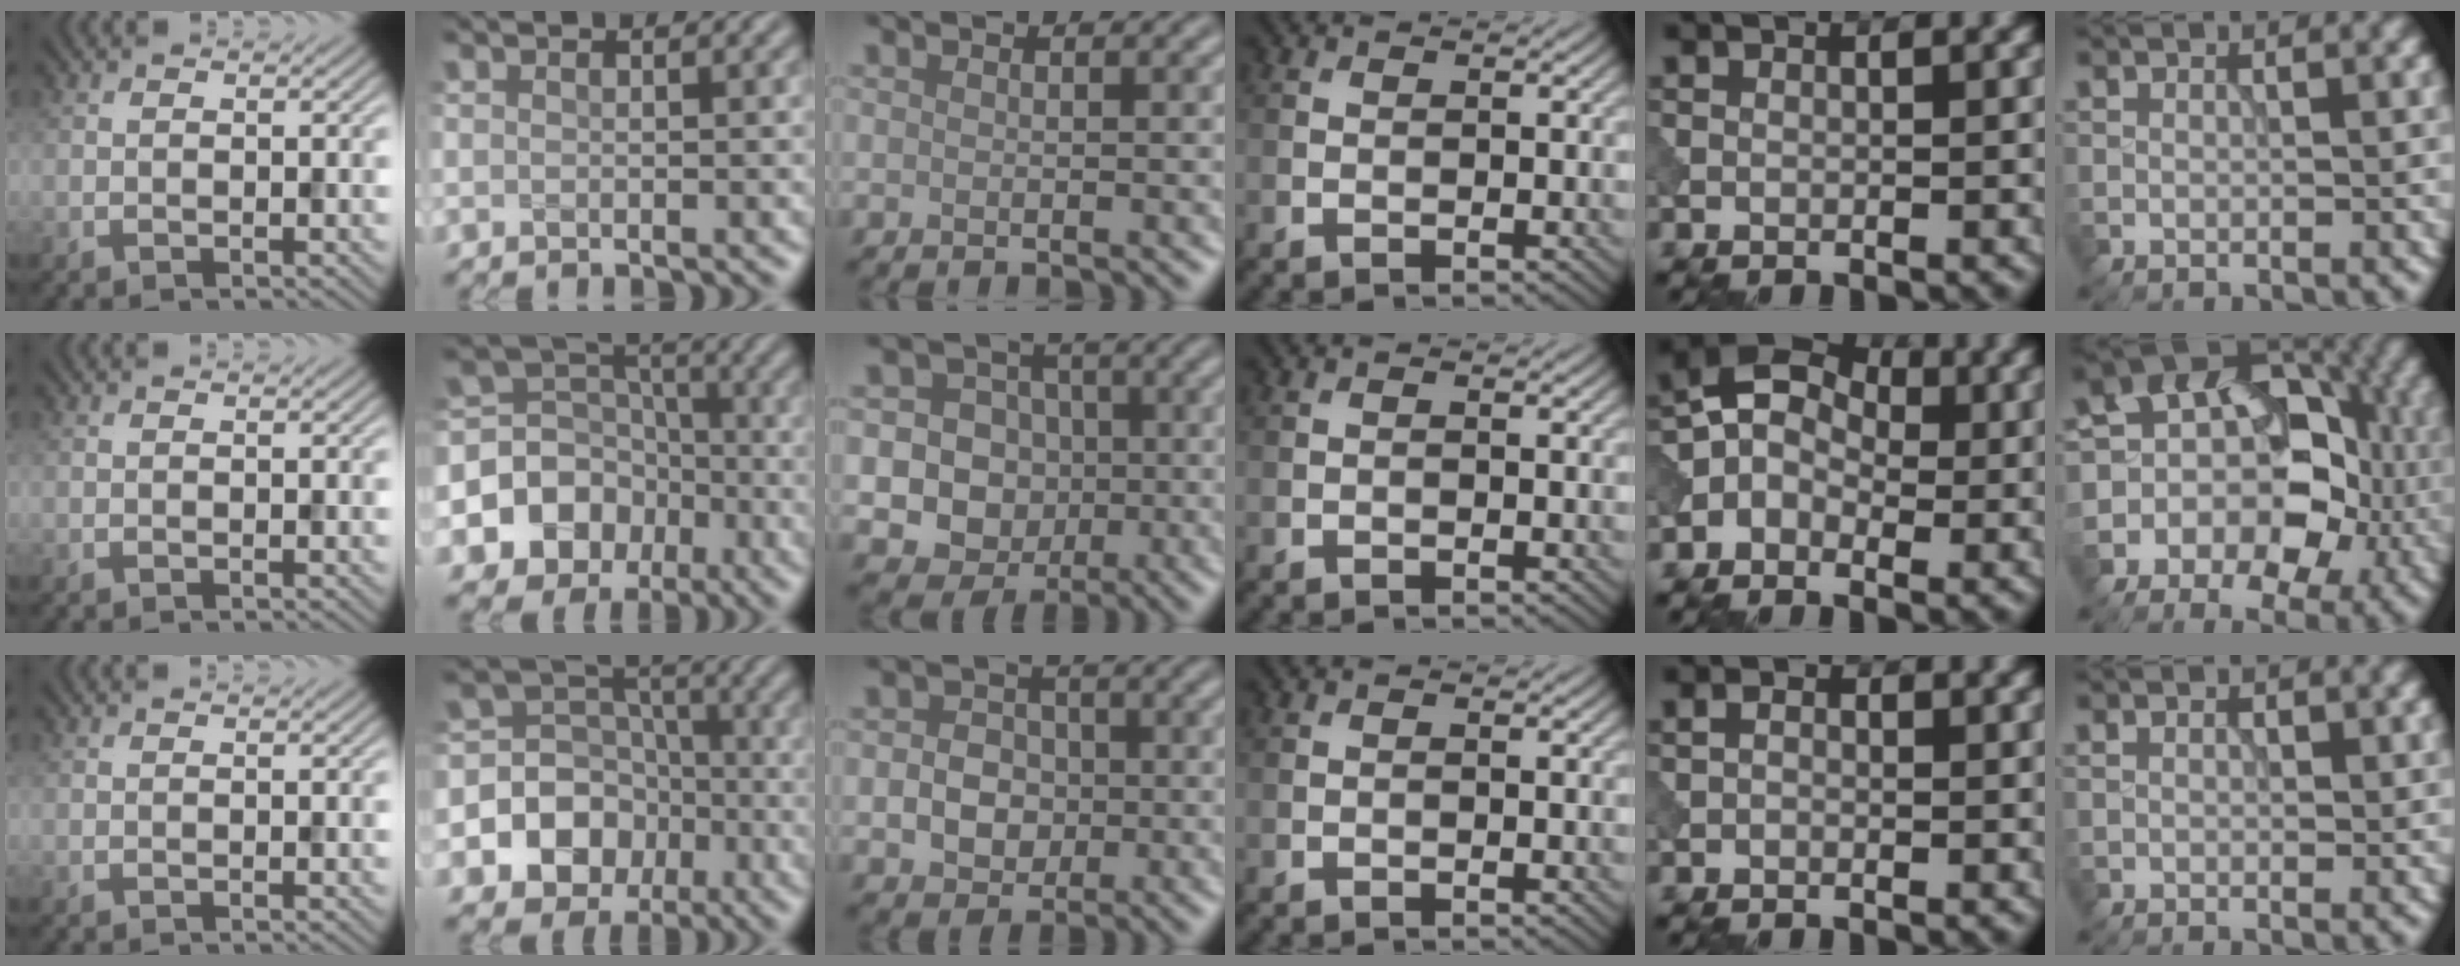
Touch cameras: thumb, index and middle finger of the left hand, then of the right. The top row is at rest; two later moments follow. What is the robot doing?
{"motion": "insert", "object": "peg toy"}